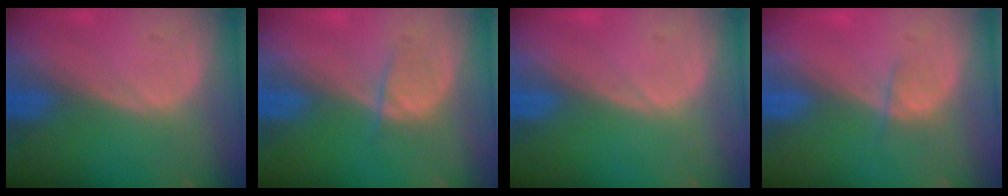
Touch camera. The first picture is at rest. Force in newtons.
{"total": 2.1, "press": 2.1, "slide": 0.3}
{"total": 0.0}
{"total": 1.9, "press": 1.7, "slide": 0.8}